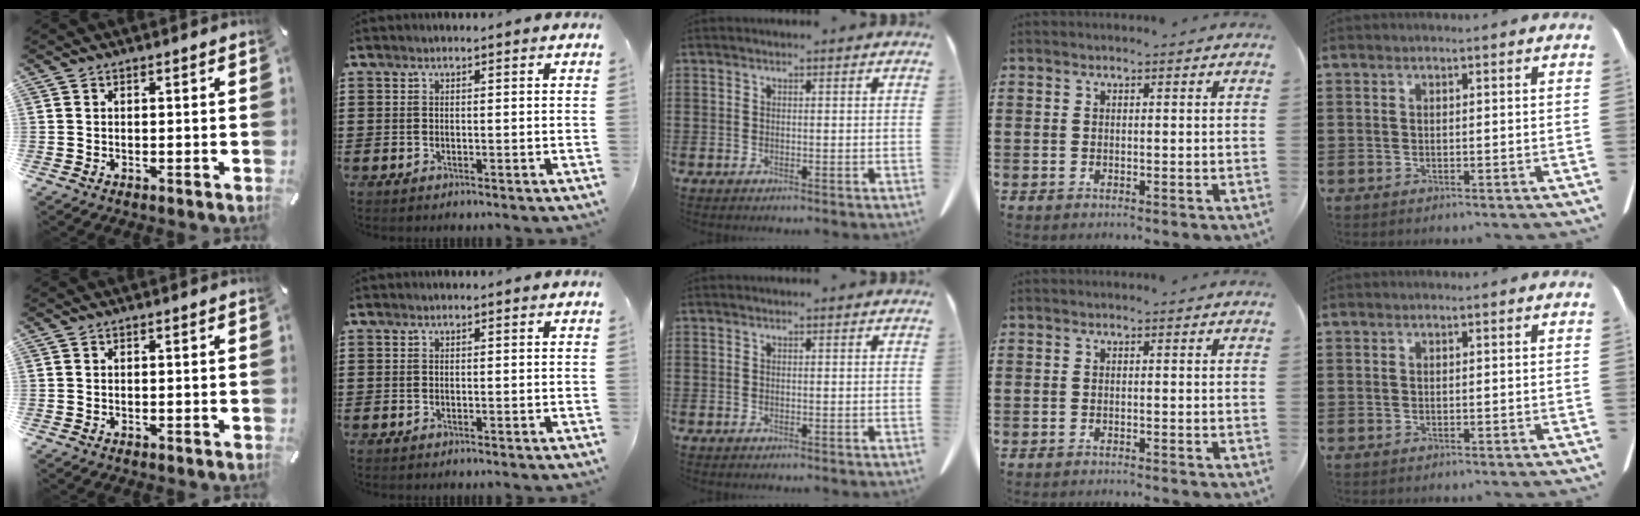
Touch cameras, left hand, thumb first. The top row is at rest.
{"ring": {"total": 0.8, "force": [-0.8, -0.1, 0.1], "torque": [-0.005, 0.000, -0.016]}}